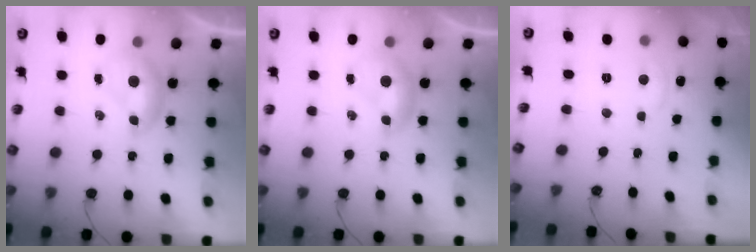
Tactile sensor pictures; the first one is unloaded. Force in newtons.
{"total": 0.0}
{"total": 1.4, "press": 1.3, "slide": 0.7}